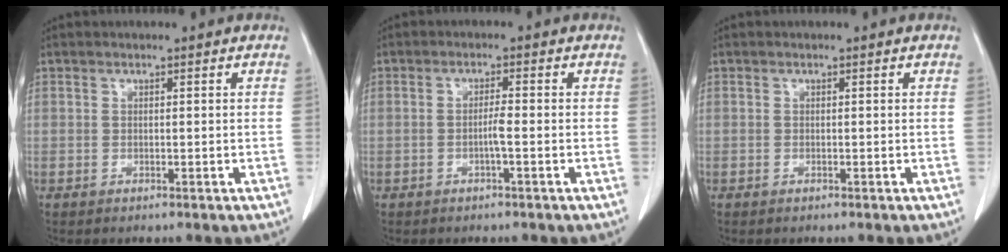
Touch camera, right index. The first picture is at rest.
{"total": 1.8, "force": [-0.5, -0.2, 1.7], "torque": [-0.029, 0.002, -0.008]}
{"total": 0.0}